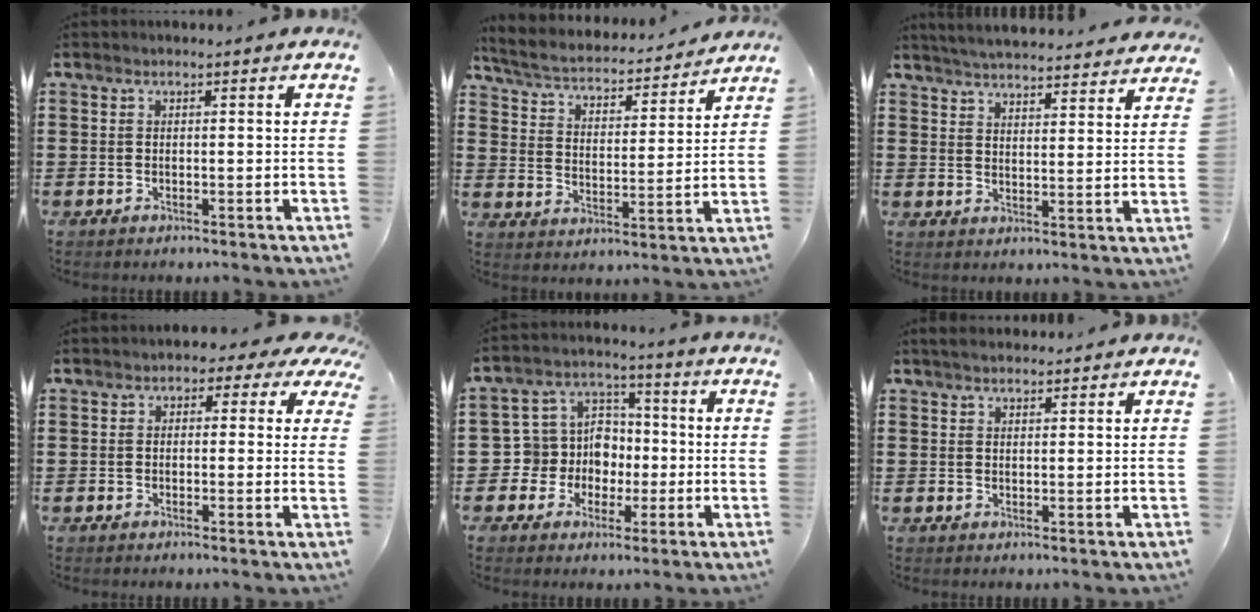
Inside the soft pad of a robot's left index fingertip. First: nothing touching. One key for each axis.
{"total": 4.0, "fx": 3.8, "fy": 0.5, "fz": 1.1, "tx": -0.043, "ty": -0.029, "tz": 0.058}
{"total": 4.9, "fx": 4.8, "fy": -0.2, "fz": 0.6, "tx": -0.030, "ty": -0.029, "tz": 0.085}
{"total": 2.2, "fx": 0.0, "fy": 1.8, "fz": 1.3, "tx": -0.024, "ty": 0.007, "tz": -0.007}
{"total": 8.0, "fx": -0.3, "fy": 7.8, "fz": 1.7, "tx": -0.083, "ty": -0.006, "tz": -0.007}
{"total": 2.2, "fx": 2.0, "fy": 0.6, "fz": 0.7, "tx": -0.016, "ty": 0.005, "tz": 0.039}